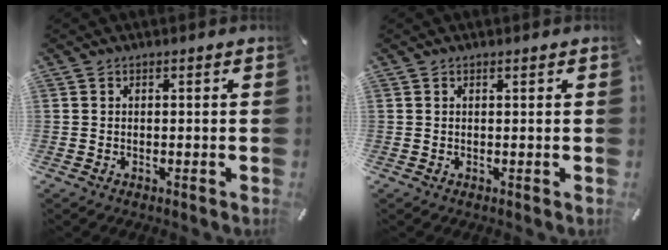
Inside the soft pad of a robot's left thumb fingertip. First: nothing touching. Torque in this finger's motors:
{"motor_torque": [-0.17, -0.11, -0.24, 0.04, -0.06]}